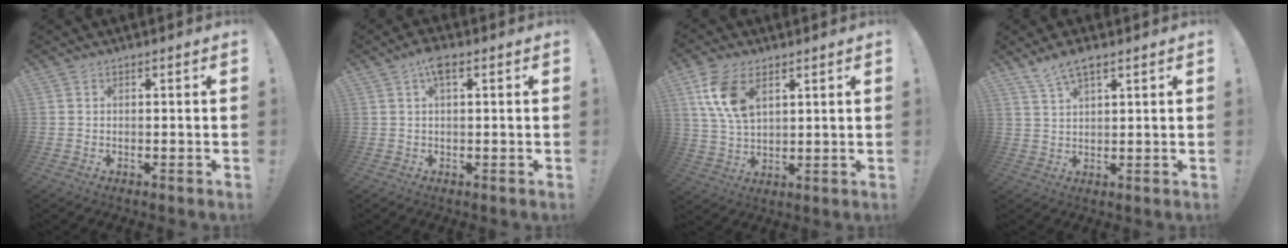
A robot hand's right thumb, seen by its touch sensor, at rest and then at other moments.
{"total": 4.2, "force": [2.0, 1.5, 3.3], "torque": [-0.054, -0.002, 0.031]}
{"total": 11.0, "force": [5.4, 6.2, 7.4], "torque": [-0.149, -0.011, 0.102]}
{"total": 6.0, "force": [4.4, 1.8, 3.8], "torque": [-0.066, -0.019, 0.080]}